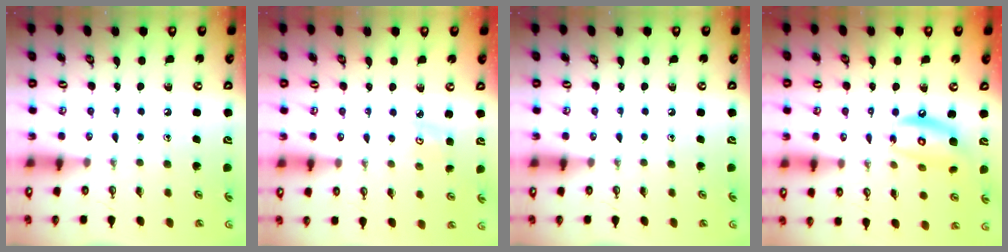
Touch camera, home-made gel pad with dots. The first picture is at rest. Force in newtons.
{"total": 2.8, "press": 2.7, "slide": 0.4}
{"total": 0.0}
{"total": 13.5, "press": 13.5, "slide": 1.3}